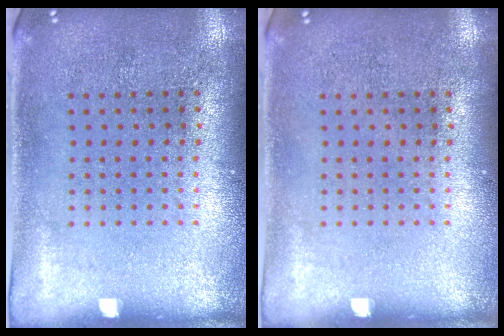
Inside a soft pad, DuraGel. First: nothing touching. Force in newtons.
{"total": 0.0}